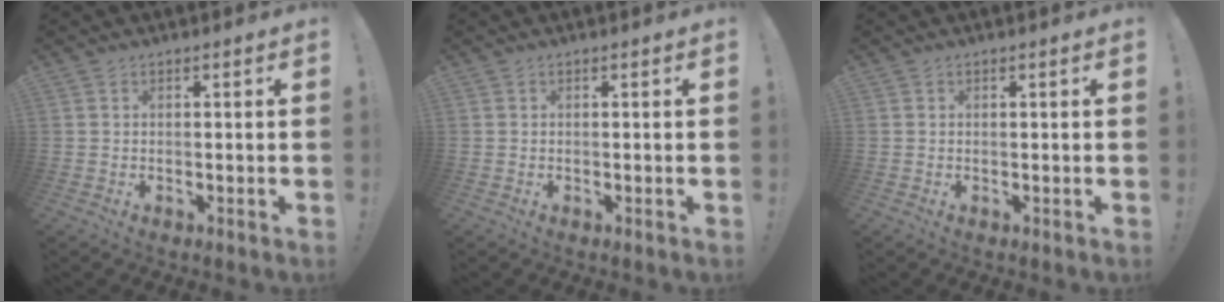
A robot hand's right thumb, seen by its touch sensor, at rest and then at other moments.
{"total": 0.0}
{"total": 0.0}